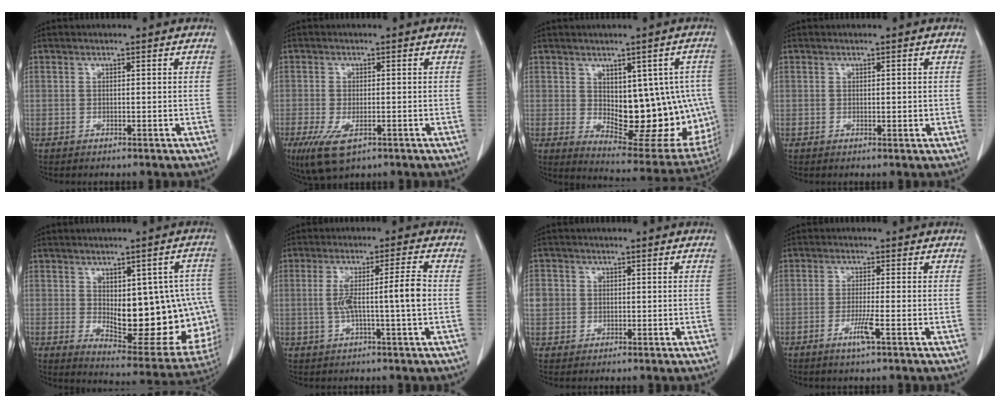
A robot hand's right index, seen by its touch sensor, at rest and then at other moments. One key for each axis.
{"total": 6.5, "fx": -3.2, "fy": 2.8, "fz": 4.9, "tx": -0.094, "ty": -0.015, "tz": -0.047}
{"total": 17.7, "fx": -0.7, "fy": 8.4, "fz": 15.6, "tx": -0.163, "ty": 0.005, "tz": 0.019}
{"total": 1.2, "fx": 0.0, "fy": 0.6, "fz": 1.0, "tx": -0.012, "ty": -0.003, "tz": 0.002}
{"total": 19.8, "fx": -1.2, "fy": 8.1, "fz": 18.0, "tx": -0.180, "ty": 0.014, "tz": 0.016}
{"total": 7.2, "fx": -0.5, "fy": -0.5, "fz": 7.1, "tx": -0.131, "ty": 0.013, "tz": -0.005}
{"total": 5.3, "fx": 0.6, "fy": 5.0, "fz": 1.7, "tx": -0.047, "ty": 0.014, "tz": 0.014}
{"total": 3.6, "fx": -1.7, "fy": -0.3, "fz": 3.2, "tx": -0.064, "ty": -0.009, "tz": -0.033}